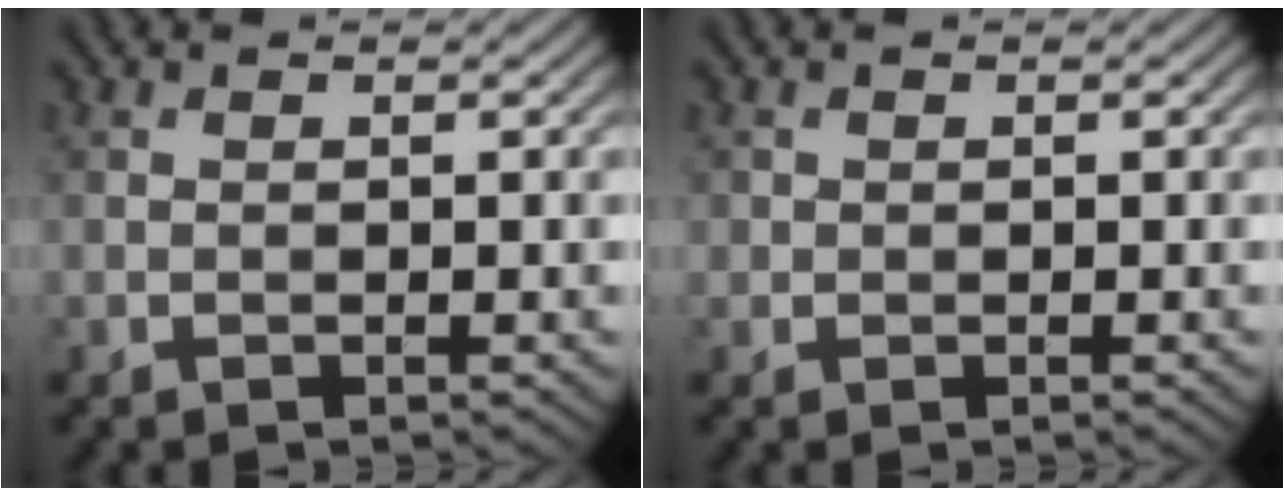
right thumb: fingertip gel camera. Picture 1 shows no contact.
{"total": 0.9, "force": [0.2, 0.9, 0.1], "torque": [0.000, -0.003, 0.002]}